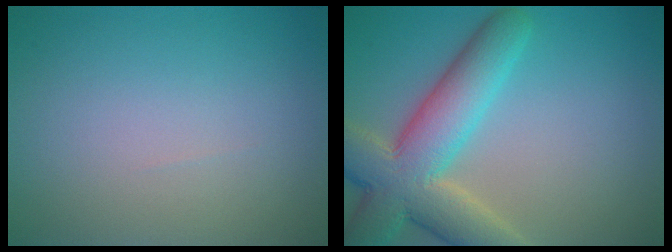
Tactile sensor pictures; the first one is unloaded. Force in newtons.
{"total": 9.2, "press": 9.2, "slide": 0.7}